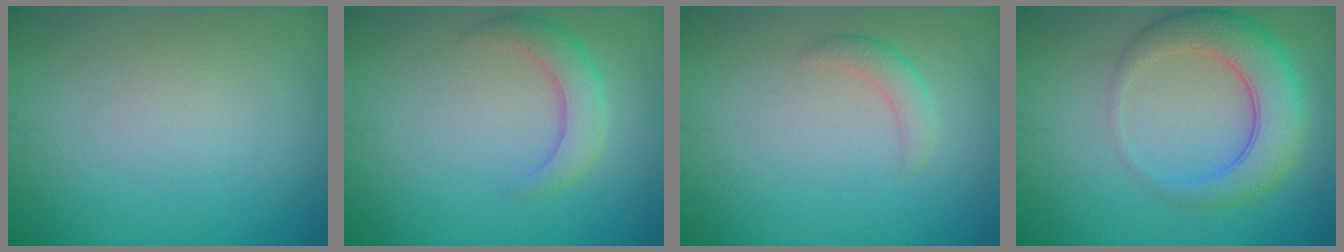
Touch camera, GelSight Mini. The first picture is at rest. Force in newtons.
{"total": 2.8, "press": 2.8, "slide": 0.1}
{"total": 1.6, "press": 1.6, "slide": 0.0}
{"total": 5.6, "press": 5.6, "slide": 0.3}